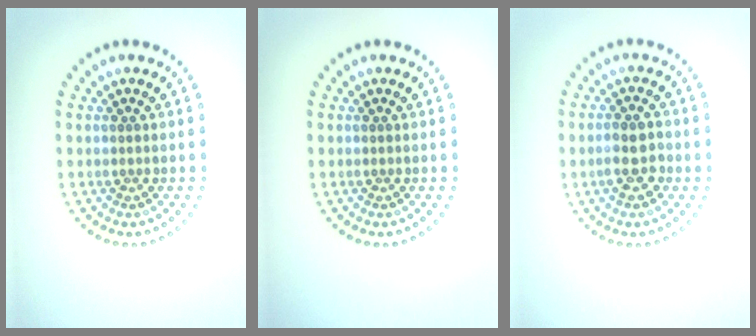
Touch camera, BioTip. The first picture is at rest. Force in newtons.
{"total": 0.0}
{"total": 2.8, "press": 2.7, "slide": 0.6}